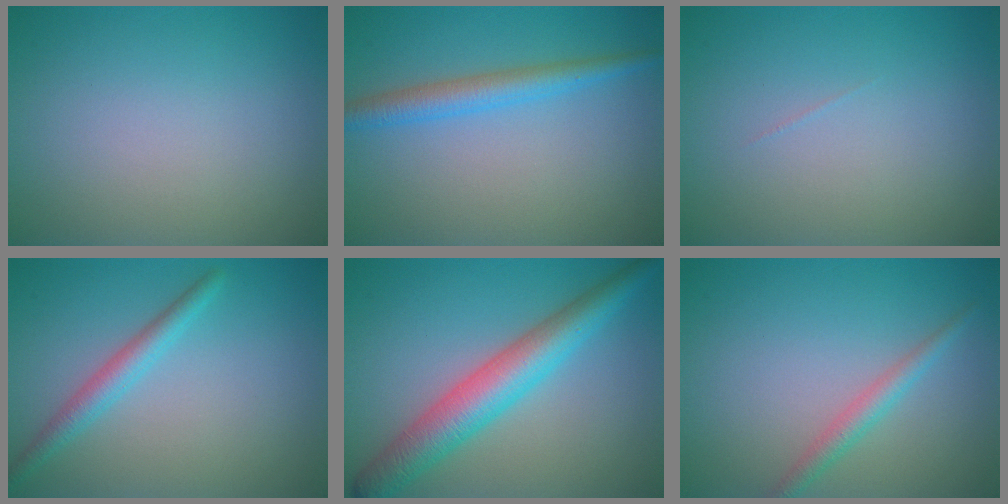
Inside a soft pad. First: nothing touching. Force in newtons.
{"total": 3.0, "press": 3.0, "slide": 0.1}
{"total": 0.0}
{"total": 2.3, "press": 2.3, "slide": 0.0}
{"total": 6.1, "press": 6.1, "slide": 0.1}
{"total": 1.9, "press": 1.9, "slide": 0.0}